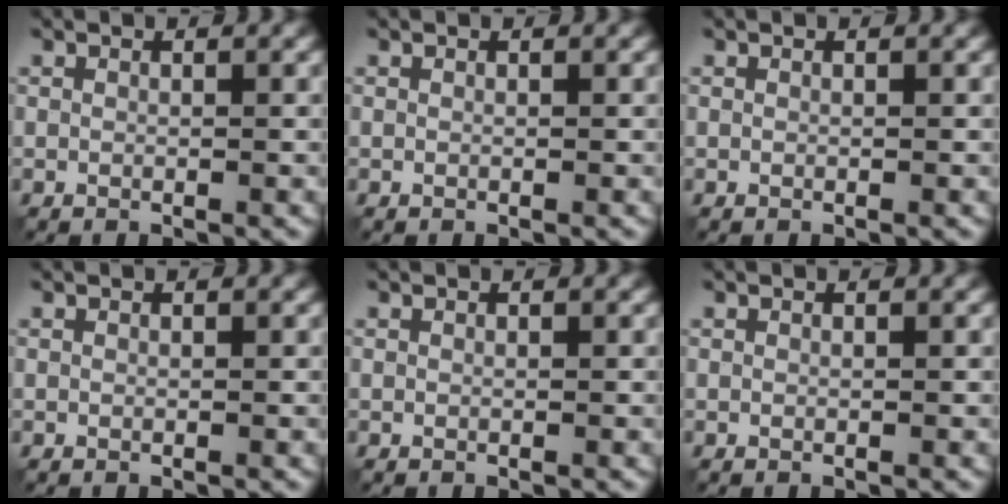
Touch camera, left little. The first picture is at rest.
{"total": 0.0}
{"total": 0.0}
{"total": 0.0}
{"total": 0.0}
{"total": 0.0}